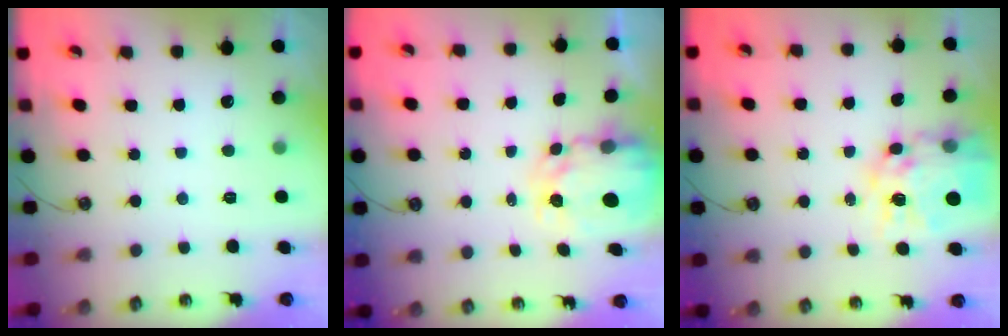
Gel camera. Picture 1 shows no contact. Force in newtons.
{"total": 5.6, "press": 5.6, "slide": 0.5}
{"total": 15.0, "press": 14.9, "slide": 1.5}